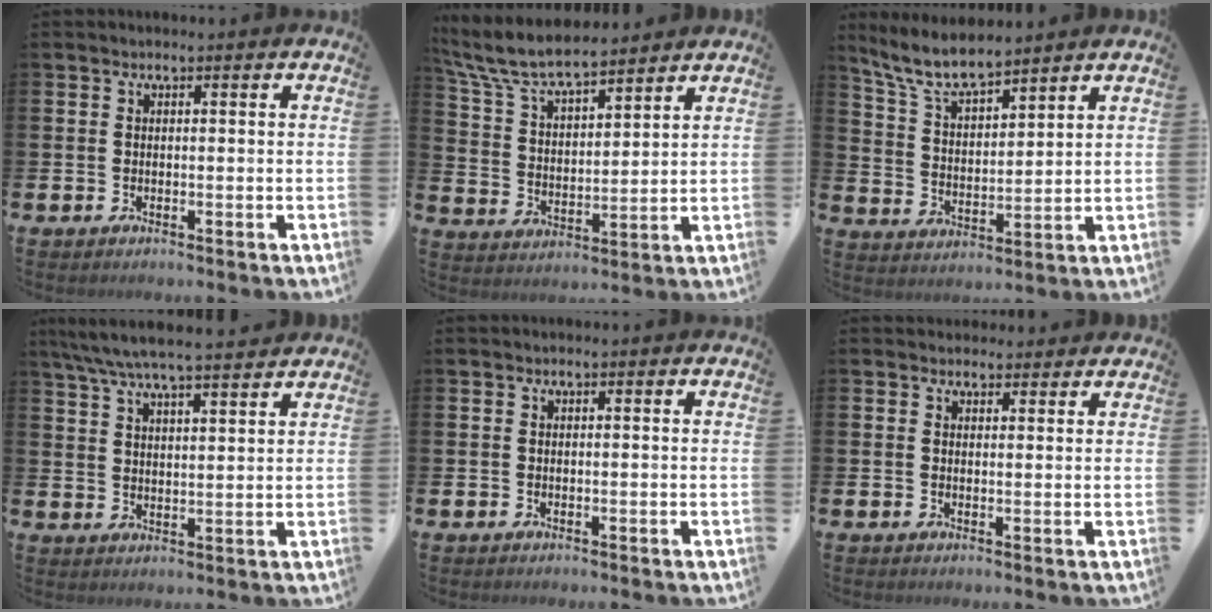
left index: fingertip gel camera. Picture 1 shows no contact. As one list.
[{"total": 7.9, "force": [7.4, 1.3, 2.6], "torque": [-0.084, -0.042, 0.130]}, {"total": 7.3, "force": [6.7, 1.3, 2.7], "torque": [-0.079, -0.029, 0.121]}, {"total": 6.7, "force": [6.3, 0.3, 2.2], "torque": [-0.065, -0.028, 0.113]}, {"total": 0.0}, {"total": 2.2, "force": [2.1, 0.8, -0.2], "torque": [0.012, -0.010, 0.037]}]